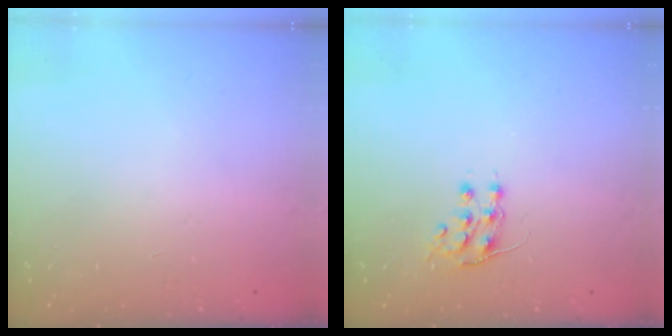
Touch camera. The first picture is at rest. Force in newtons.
{"total": 6.4, "press": 6.4, "slide": 0.5}